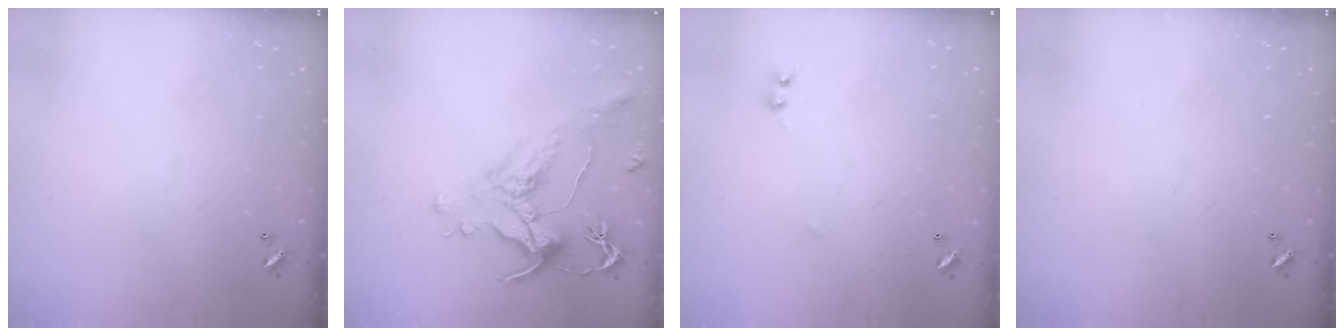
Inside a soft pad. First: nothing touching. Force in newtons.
{"total": 1.6, "press": 1.0, "slide": 1.3}
{"total": 1.1, "press": 0.9, "slide": 0.6}
{"total": 0.0}